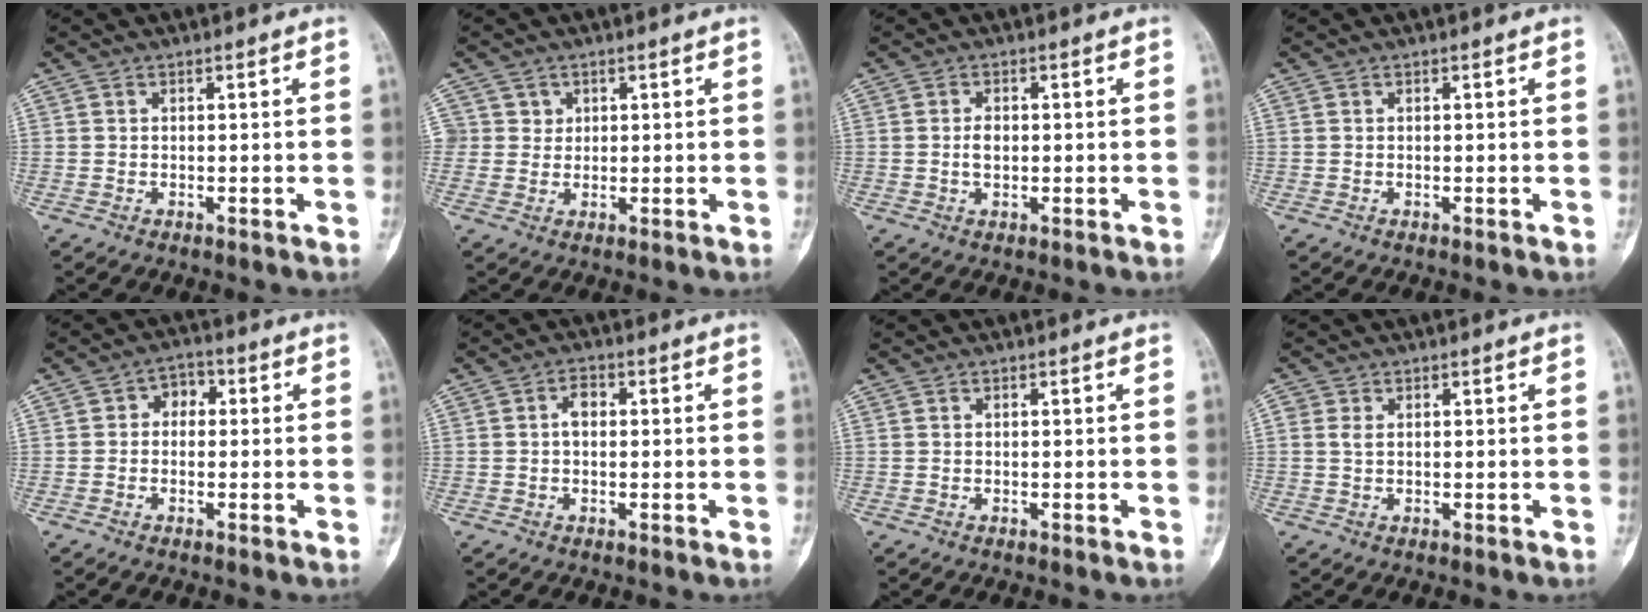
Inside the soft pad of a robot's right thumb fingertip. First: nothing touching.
{"total": 2.6, "force": [1.0, 2.4, -0.2], "torque": [0.029, -0.001, 0.010]}
{"total": 2.4, "force": [-0.1, 1.4, 1.9], "torque": [-0.031, 0.002, -0.003]}
{"total": 0.0}
{"total": 3.8, "force": [0.2, 3.0, 2.3], "torque": [-0.008, 0.014, -0.011]}
{"total": 2.7, "force": [0.2, 1.7, 2.1], "torque": [-0.028, 0.009, -0.002]}
{"total": 0.0}
{"total": 1.5, "force": [0.4, 1.0, 1.0], "torque": [-0.020, 0.004, 0.008]}